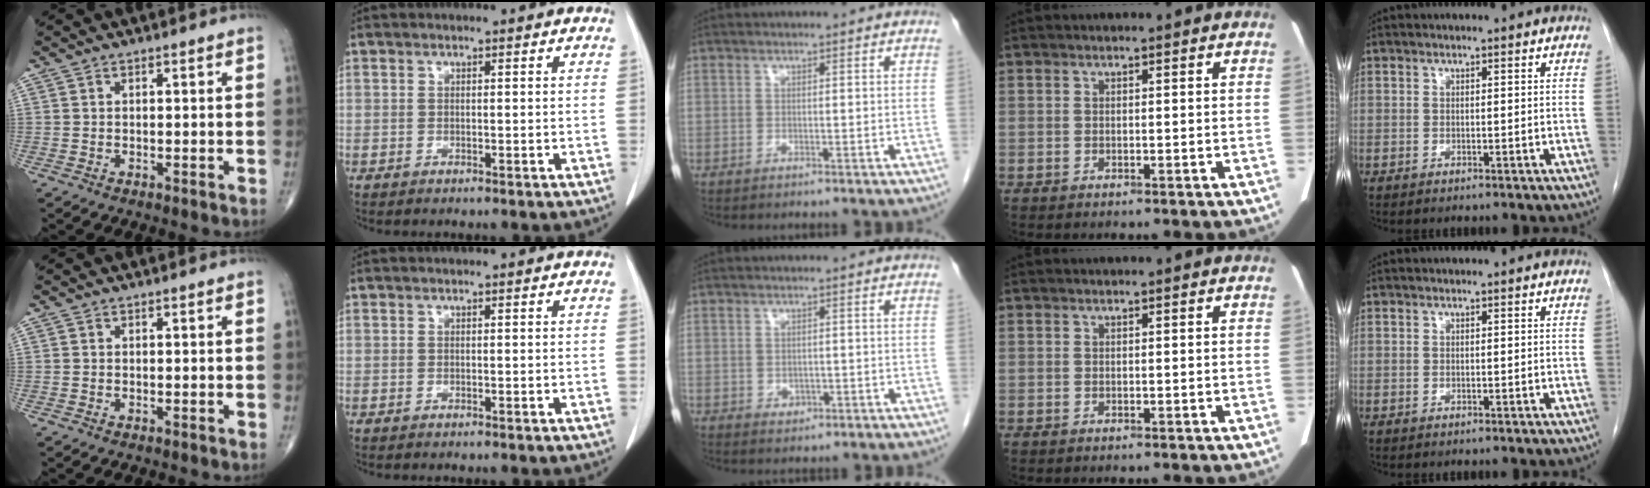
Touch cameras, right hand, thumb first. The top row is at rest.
{"middle": {"total": 1.3, "force": [-0.3, 1.1, 0.6], "torque": [-0.010, 0.002, 0.000]}}